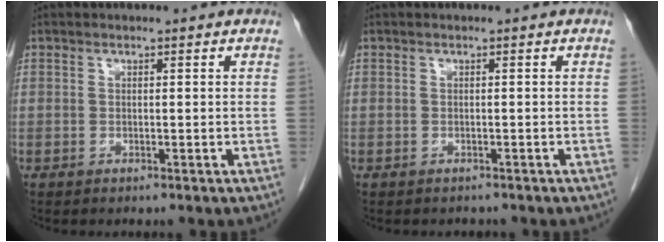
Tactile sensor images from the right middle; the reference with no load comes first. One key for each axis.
{"total": 2.7, "fx": -2.4, "fy": 1.1, "fz": 0.6, "tx": -0.013, "ty": -0.002, "tz": -0.027}